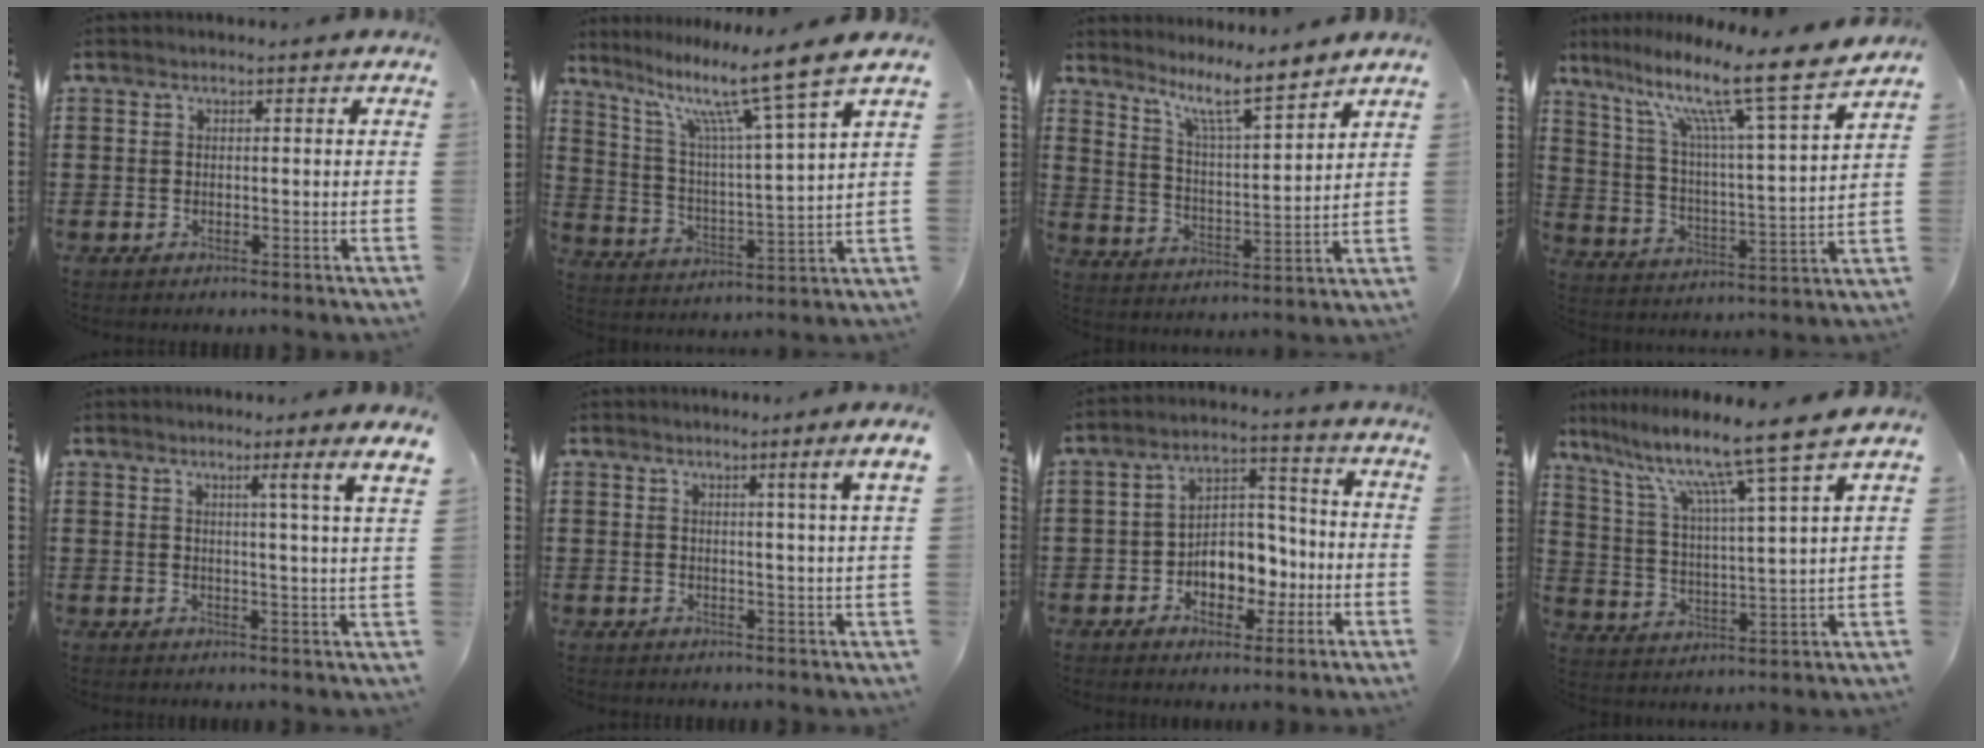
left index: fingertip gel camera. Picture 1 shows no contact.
{"total": 11.8, "force": [8.7, 0.0, 8.0], "torque": [-0.167, -0.051, 0.135]}
{"total": 8.3, "force": [6.9, 0.4, 4.5], "torque": [-0.093, -0.039, 0.117]}
{"total": 13.0, "force": [9.8, 0.5, 8.6], "torque": [-0.185, -0.067, 0.152]}
{"total": 4.0, "force": [2.4, -2.0, 2.5], "torque": [-0.036, -0.029, 0.030]}
{"total": 3.4, "force": [1.8, -1.6, 2.3], "torque": [-0.037, -0.014, 0.027]}
{"total": 6.8, "force": [-1.9, 5.3, 3.8], "torque": [-0.061, 0.011, -0.034]}
{"total": 9.7, "force": [7.8, -0.9, 5.8], "torque": [-0.134, -0.057, 0.119]}